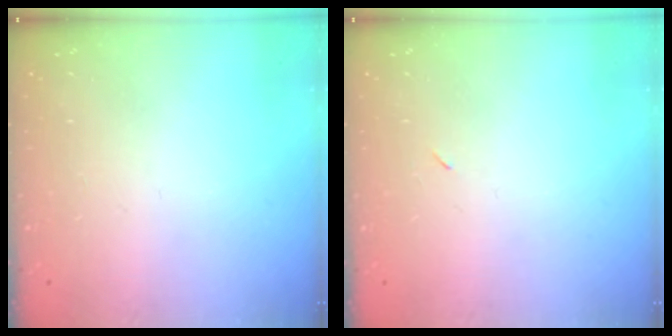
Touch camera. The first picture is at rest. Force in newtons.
{"total": 2.2, "press": 1.8, "slide": 1.2}